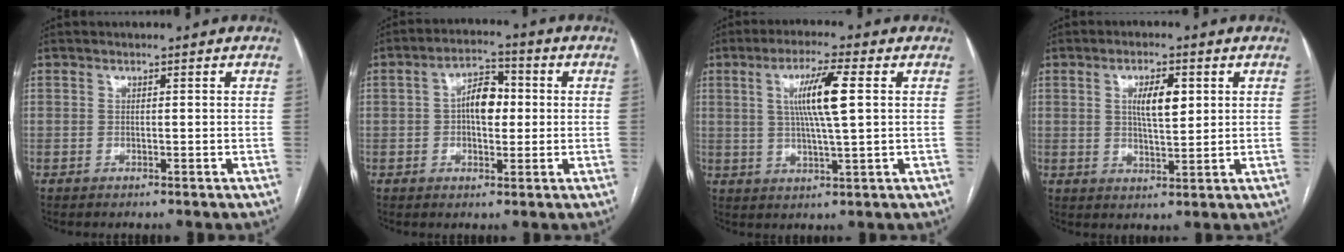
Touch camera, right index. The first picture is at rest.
{"total": 6.4, "force": [0.3, 3.3, 5.5], "torque": [-0.096, 0.019, 0.002]}
{"total": 8.4, "force": [1.9, 0.1, 8.1], "torque": [-0.154, 0.002, 0.034]}
{"total": 5.7, "force": [1.6, 1.6, 5.2], "torque": [-0.092, 0.002, 0.030]}